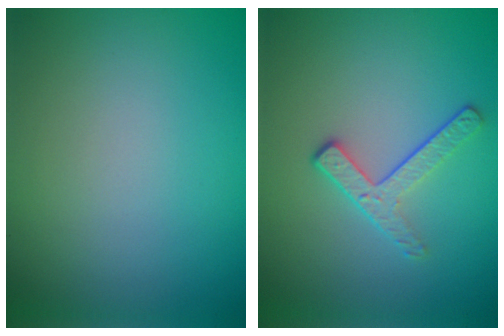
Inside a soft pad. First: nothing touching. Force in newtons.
{"total": 2.3, "press": 1.7, "slide": 1.6}